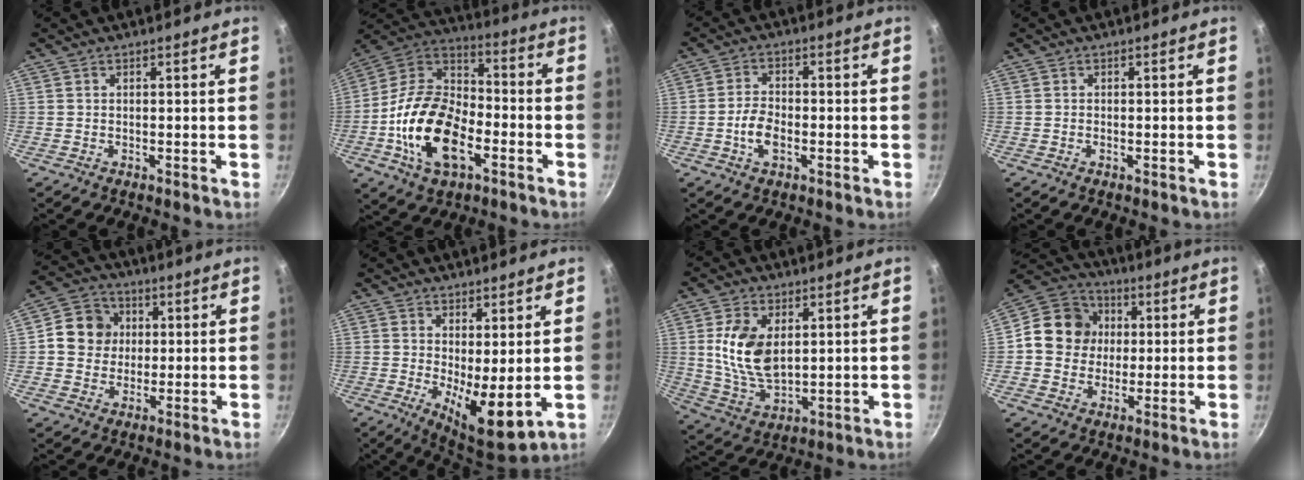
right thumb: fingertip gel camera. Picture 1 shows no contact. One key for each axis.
{"total": 20.7, "fx": -6.6, "fy": 12.0, "fz": 15.5, "tx": -0.270, "ty": 0.040, "tz": -0.137}
{"total": 5.6, "fx": -1.8, "fy": 3.1, "fz": 4.3, "tx": -0.079, "ty": 0.016, "tz": -0.037}
{"total": 0.6, "fx": -0.2, "fy": 0.2, "fz": 0.5, "tx": -0.009, "ty": 0.002, "tz": -0.005}
{"total": 9.1, "fx": 1.3, "fy": 8.3, "fz": 3.6, "tx": -0.029, "ty": 0.009, "tz": 0.007}
{"total": 9.1, "fx": 0.9, "fy": 3.1, "fz": 8.5, "tx": -0.122, "ty": -0.030, "tz": 0.019}
{"total": 12.1, "fx": 2.6, "fy": 7.2, "fz": 9.3, "tx": -0.169, "ty": -0.021, "tz": 0.058}
{"total": 12.0, "fx": 1.1, "fy": 10.9, "fz": 4.9, "tx": -0.051, "ty": 0.018, "tz": 0.000}